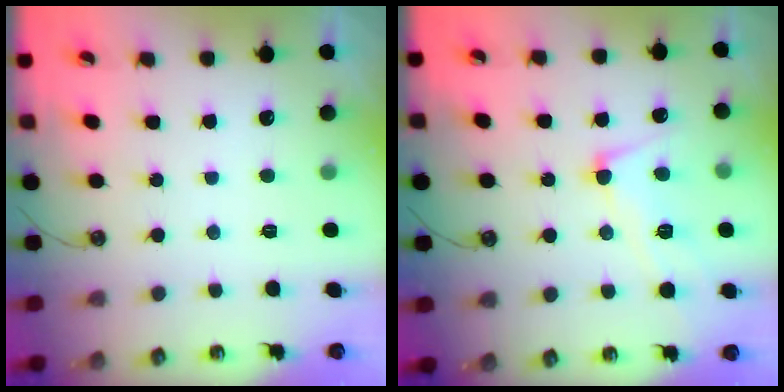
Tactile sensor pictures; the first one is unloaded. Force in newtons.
{"total": 4.2, "press": 4.0, "slide": 1.0}